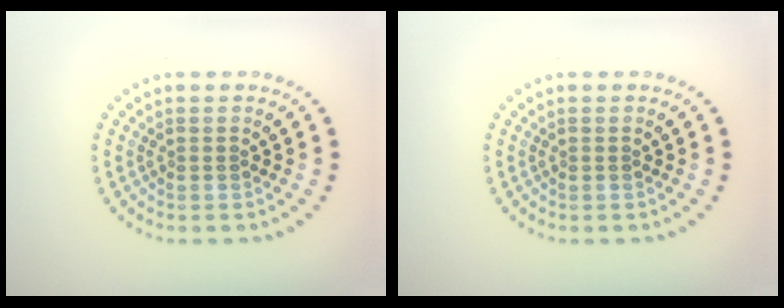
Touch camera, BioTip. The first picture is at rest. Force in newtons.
{"total": 0.0}